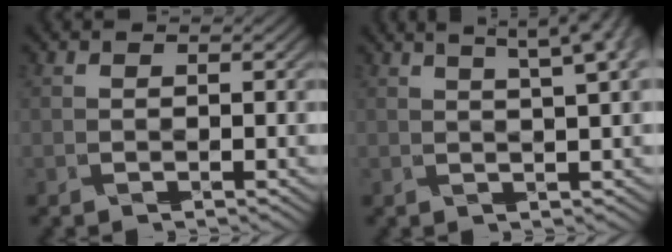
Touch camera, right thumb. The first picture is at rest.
{"total": 6.2, "force": [3.6, 0.9, 5.0], "torque": [-0.063, 0.022, 0.047]}